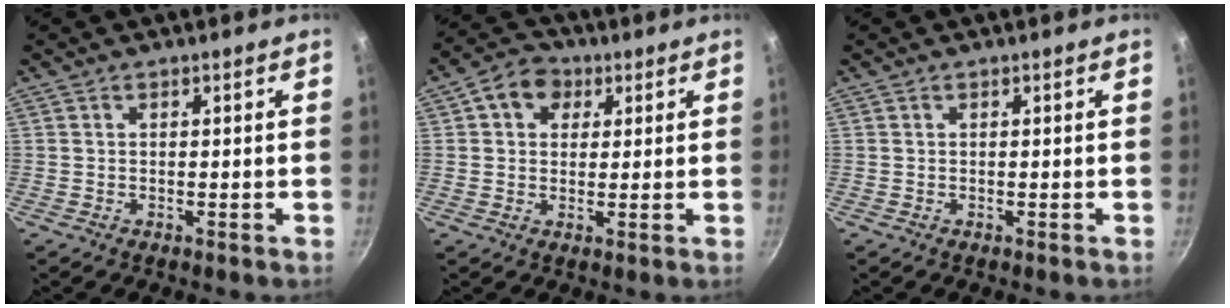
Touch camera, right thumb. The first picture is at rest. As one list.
[{"total": 7.1, "force": [2.6, 5.7, 3.4], "torque": [-0.028, 0.003, 0.029]}, {"total": 0.0}]